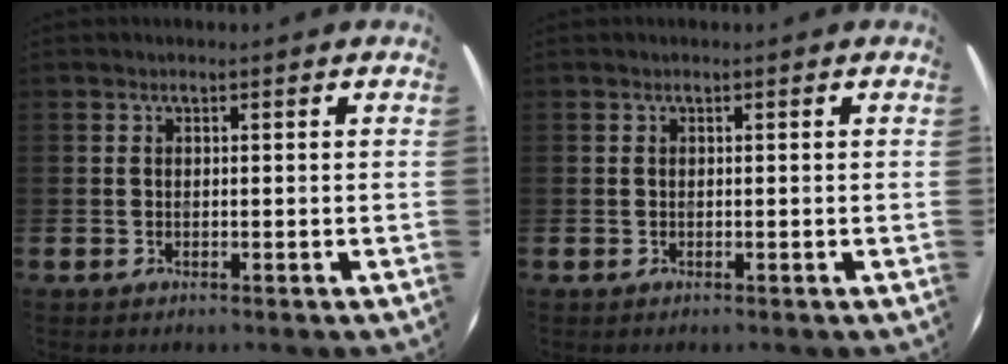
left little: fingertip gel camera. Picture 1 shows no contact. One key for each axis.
{"total": 0.0}